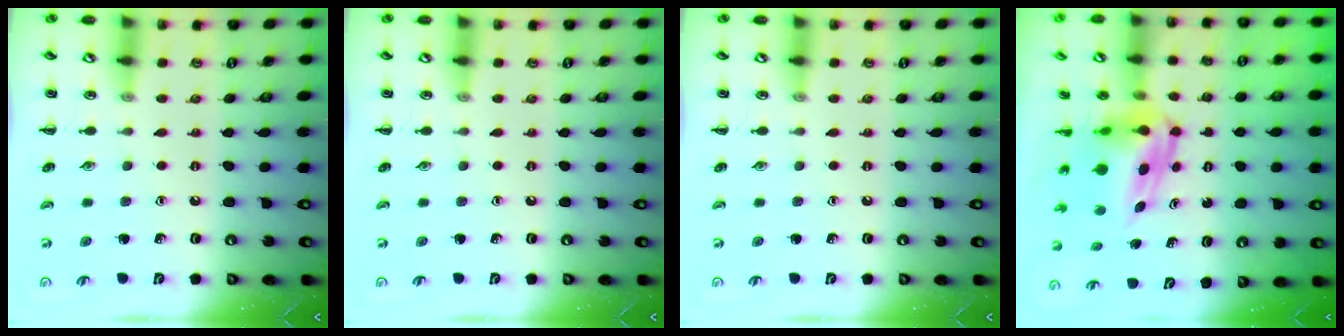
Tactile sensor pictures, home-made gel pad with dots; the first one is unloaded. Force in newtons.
{"total": 0.0}
{"total": 0.0}
{"total": 7.2, "press": 7.0, "slide": 1.9}